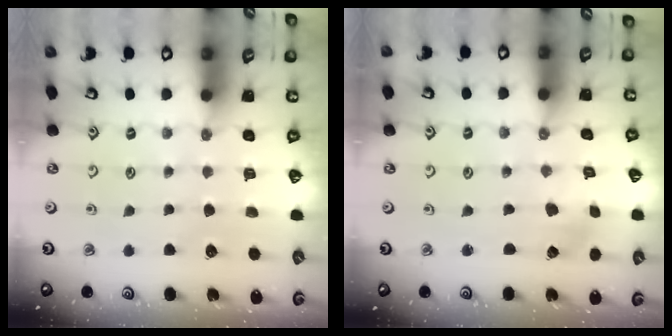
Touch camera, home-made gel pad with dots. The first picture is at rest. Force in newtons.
{"total": 1.1, "press": 1.1, "slide": 0.1}